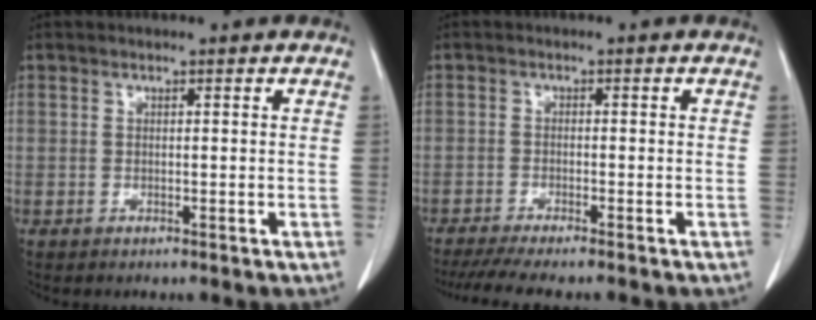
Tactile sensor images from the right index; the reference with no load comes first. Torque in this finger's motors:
{"motor_torque": [0.54, -0.49, 0.25, 0.09]}